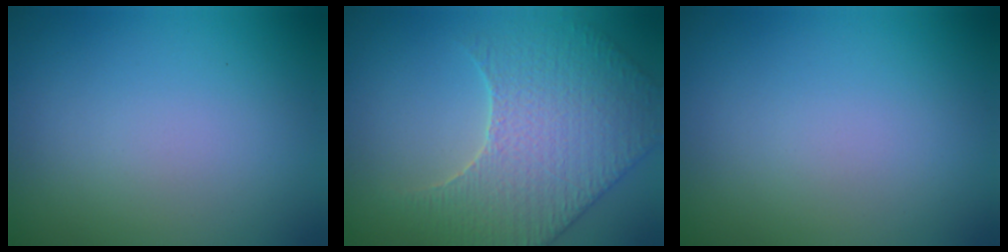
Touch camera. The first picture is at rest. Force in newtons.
{"total": 5.5, "press": 5.2, "slide": 1.8}
{"total": 0.0}